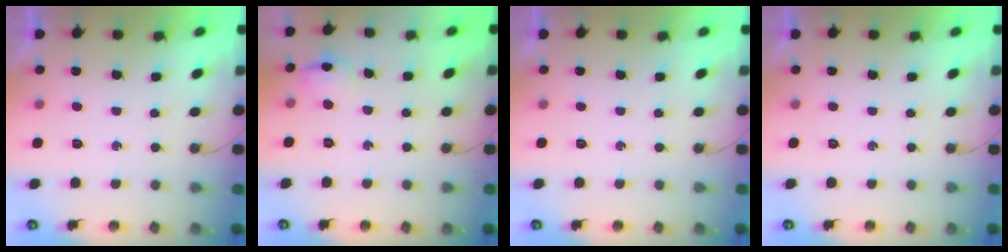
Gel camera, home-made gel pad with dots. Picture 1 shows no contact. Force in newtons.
{"total": 7.5, "press": 7.4, "slide": 1.6}
{"total": 0.0}
{"total": 0.0}